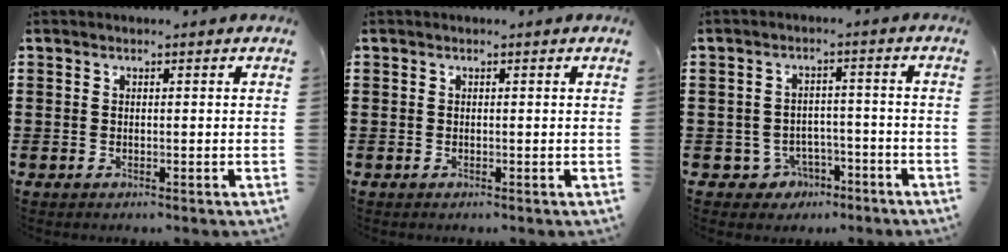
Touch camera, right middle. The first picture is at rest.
{"total": 0.0}
{"total": 3.5, "force": [-2.7, 2.1, 0.7], "torque": [-0.021, 0.007, -0.058]}